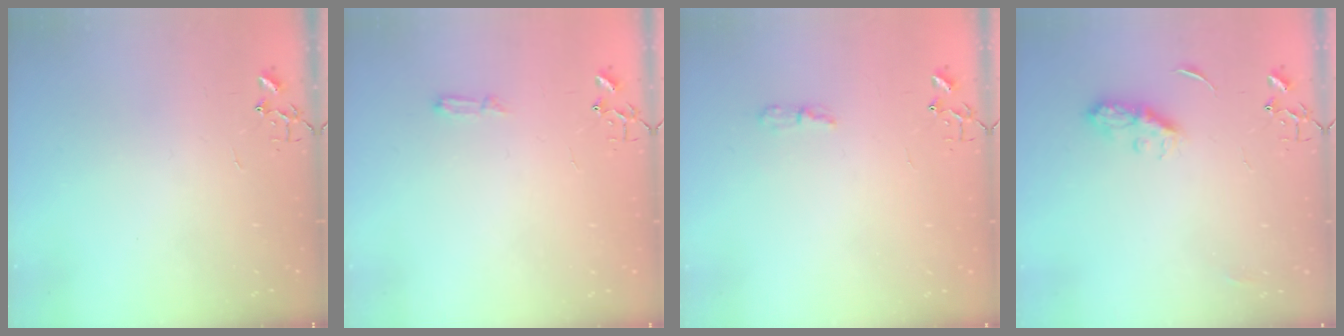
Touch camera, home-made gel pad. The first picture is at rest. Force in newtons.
{"total": 4.8, "press": 4.8, "slide": 0.5}
{"total": 4.7, "press": 4.7, "slide": 0.7}
{"total": 7.2, "press": 7.2, "slide": 0.3}